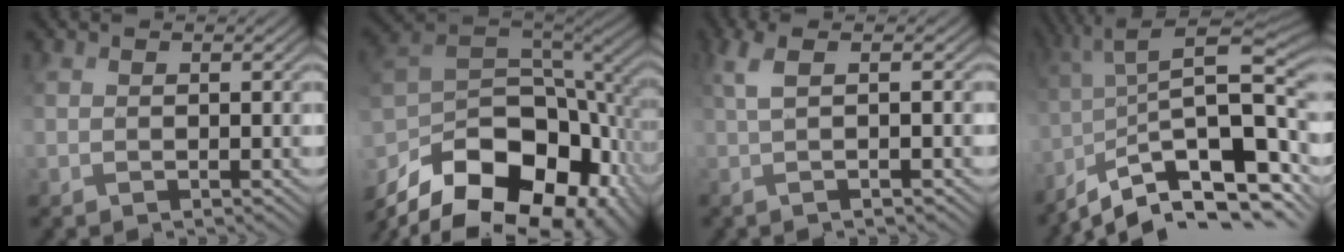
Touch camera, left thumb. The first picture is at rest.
{"total": 17.7, "force": [-9.4, 9.7, 11.3], "torque": [-0.280, -0.038, -0.145]}
{"total": 4.7, "force": [0.5, 1.0, 4.6], "torque": [-0.080, 0.015, -0.001]}
{"total": 15.5, "force": [-8.3, 4.3, 12.4], "torque": [-0.231, 0.002, -0.129]}